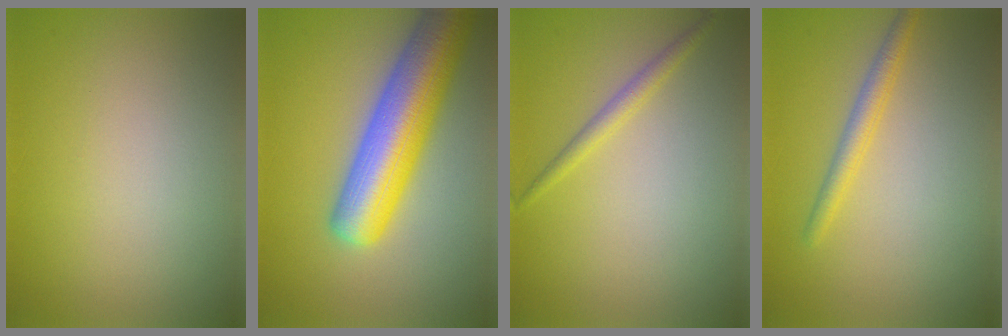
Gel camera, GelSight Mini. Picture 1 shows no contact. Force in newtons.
{"total": 9.1, "press": 9.1, "slide": 0.6}
{"total": 1.4, "press": 1.4, "slide": 0.0}
{"total": 2.0, "press": 2.0, "slide": 0.1}